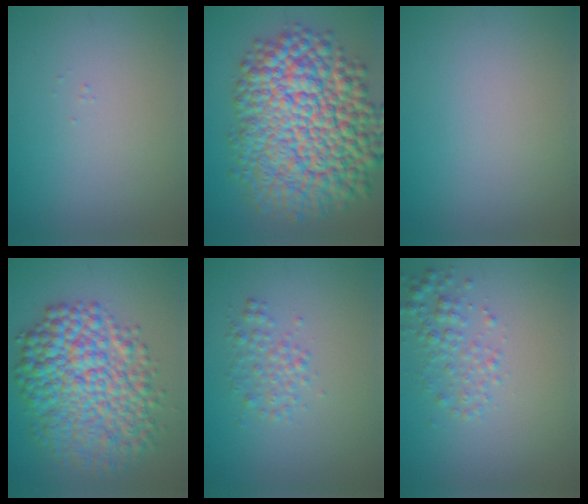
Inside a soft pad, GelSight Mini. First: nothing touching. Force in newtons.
{"total": 15.5, "press": 15.5, "slide": 0.5}
{"total": 0.0}
{"total": 10.0, "press": 10.0, "slide": 0.1}
{"total": 2.0, "press": 2.0, "slide": 0.1}
{"total": 2.5, "press": 2.5, "slide": 0.1}